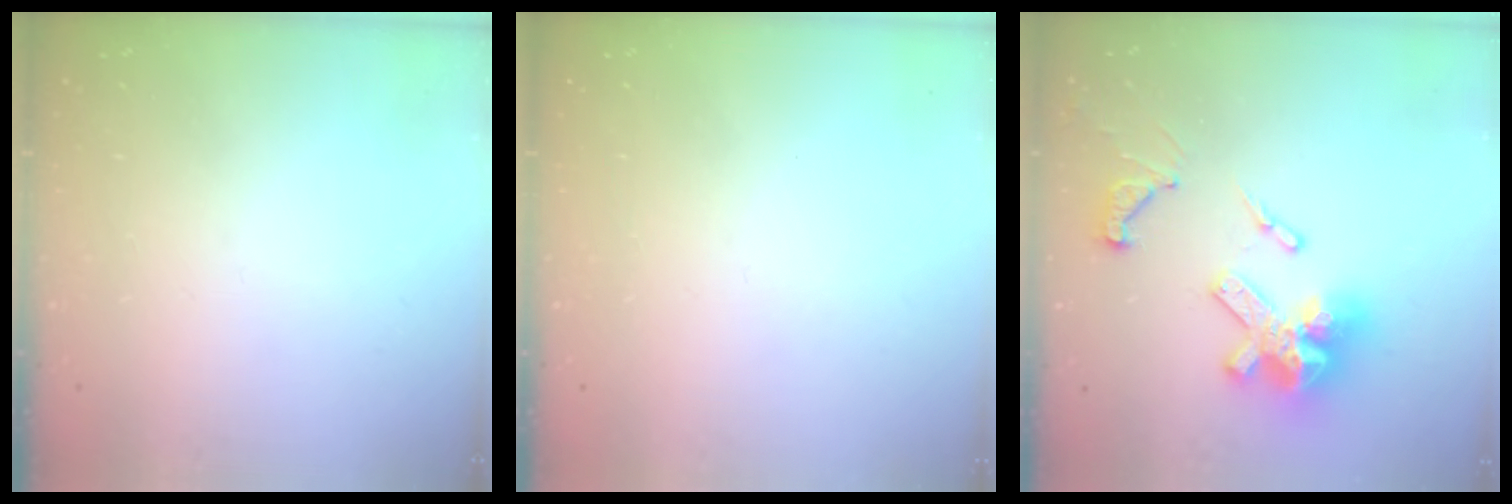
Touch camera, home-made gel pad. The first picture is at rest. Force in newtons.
{"total": 0.0}
{"total": 18.8, "press": 18.8, "slide": 1.6}